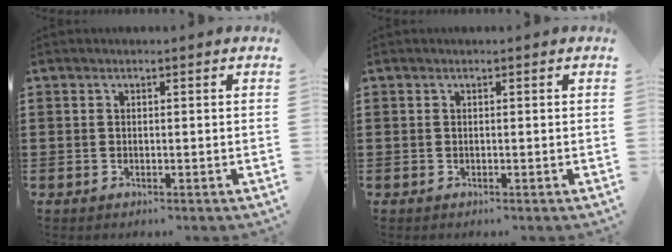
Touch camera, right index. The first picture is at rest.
{"total": 0.0}